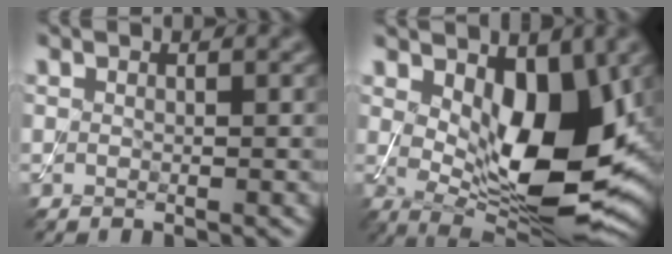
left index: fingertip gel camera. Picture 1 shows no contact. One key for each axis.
{"total": 10.3, "fx": 1.0, "fy": 4.8, "fz": 9.0, "tx": -0.141, "ty": -0.014, "tz": 0.024}